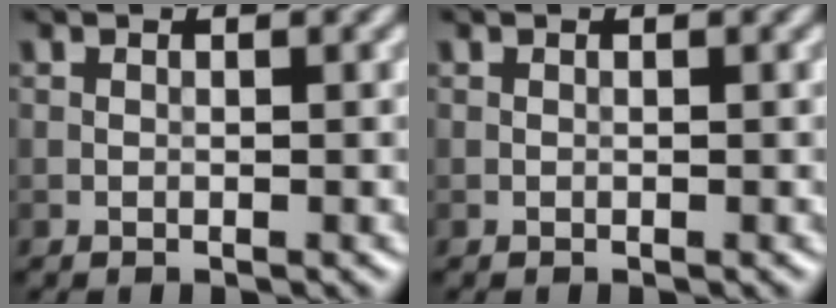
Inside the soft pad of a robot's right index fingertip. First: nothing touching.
{"total": 0.0}